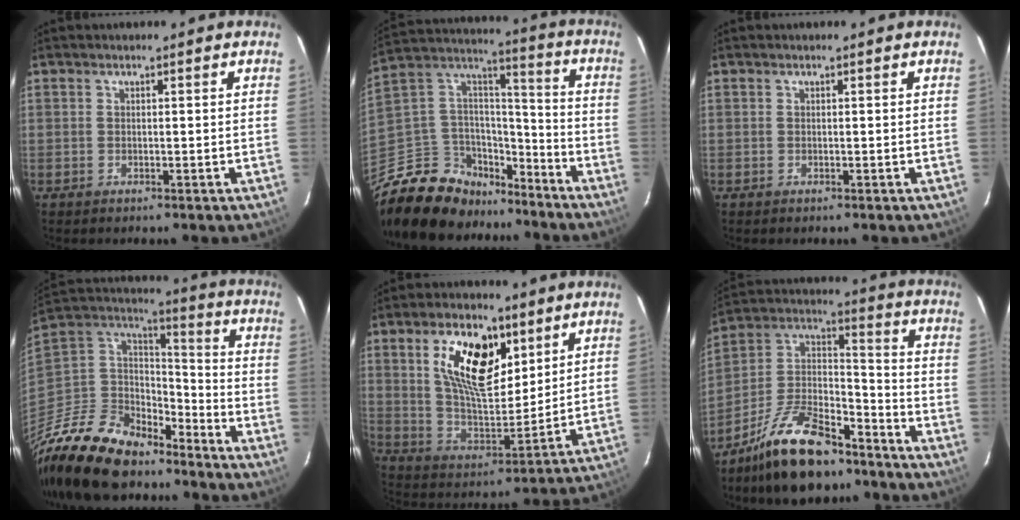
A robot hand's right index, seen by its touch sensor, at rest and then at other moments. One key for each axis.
{"total": 21.9, "fx": -16.0, "fy": 12.3, "fz": 8.4, "tx": -0.202, "ty": 0.061, "tz": -0.257}
{"total": 0.0}
{"total": 21.8, "fx": -16.9, "fy": 10.6, "fz": 8.8, "tx": -0.208, "ty": 0.019, "tz": -0.294}
{"total": 16.0, "fx": 7.4, "fy": 8.2, "fz": 11.6, "tx": -0.208, "ty": 0.007, "tz": 0.143}
{"total": 18.5, "fx": -13.2, "fy": 7.5, "fz": 10.5, "tx": -0.208, "ty": 0.027, "tz": -0.228}